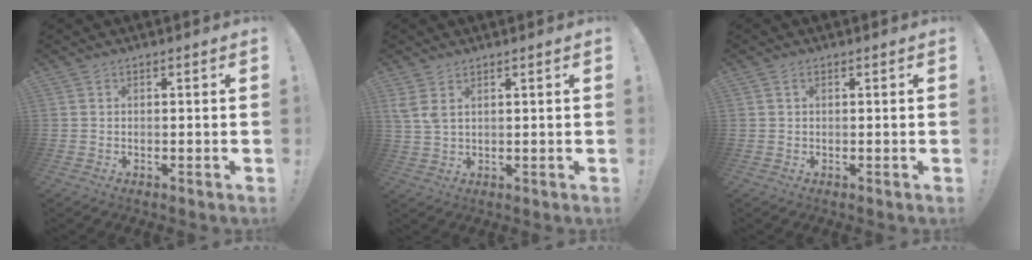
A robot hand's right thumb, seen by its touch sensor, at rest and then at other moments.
{"total": 3.8, "force": [2.0, 1.7, 2.8], "torque": [-0.052, -0.008, 0.038]}
{"total": 0.9, "force": [0.3, 0.6, 0.6], "torque": [-0.004, 0.001, 0.004]}